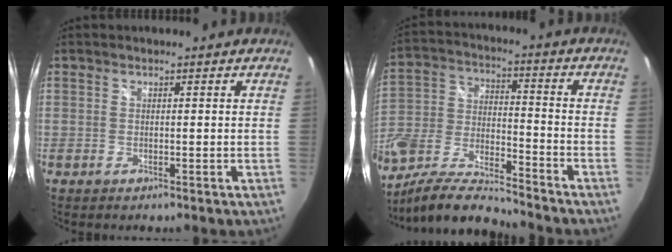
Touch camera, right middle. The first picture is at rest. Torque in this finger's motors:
{"motor_torque": [1.07, -1.07, 0.44, 0.21]}